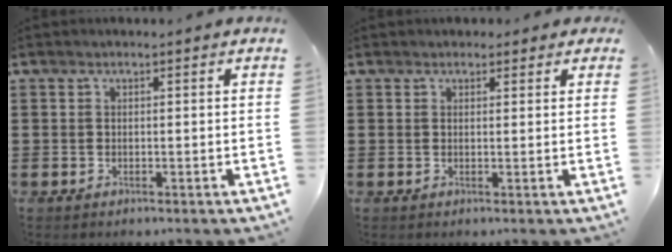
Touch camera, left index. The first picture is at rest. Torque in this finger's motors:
{"motor_torque": [2.14, 0.00, 0.26, 0.05]}